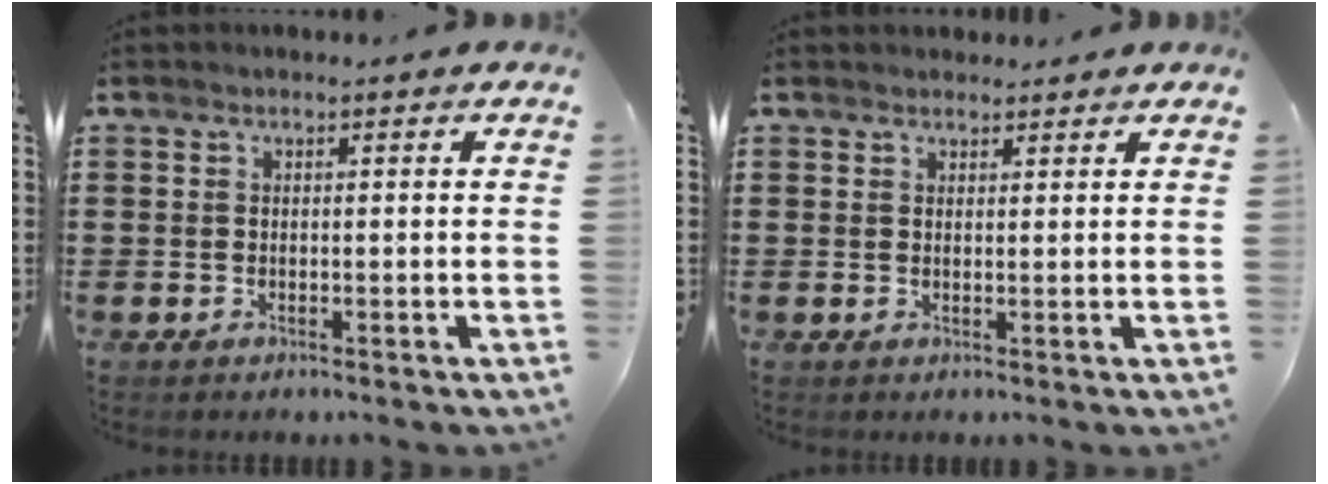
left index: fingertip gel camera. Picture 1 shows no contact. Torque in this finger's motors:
{"motor_torque": [-0.14, -0.15, -0.08, 0.01]}